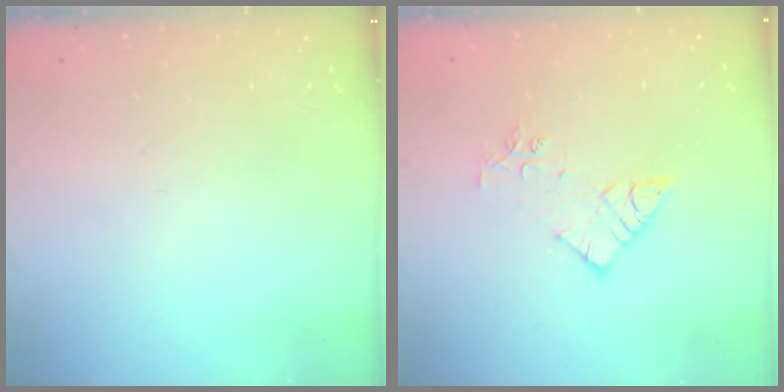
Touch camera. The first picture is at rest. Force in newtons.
{"total": 8.8, "press": 8.8, "slide": 0.7}